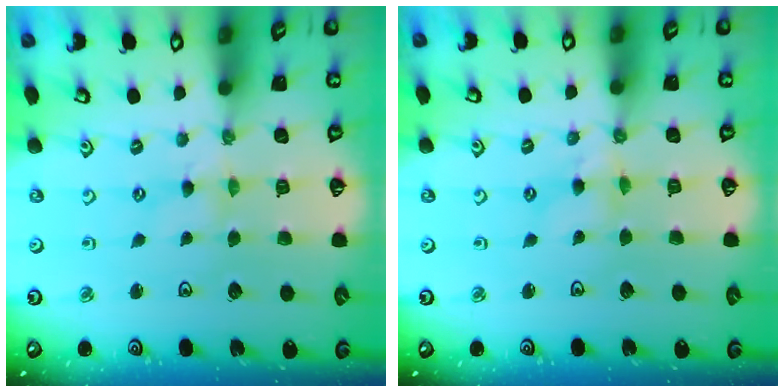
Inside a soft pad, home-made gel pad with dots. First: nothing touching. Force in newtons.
{"total": 3.0, "press": 3.0, "slide": 0.2}